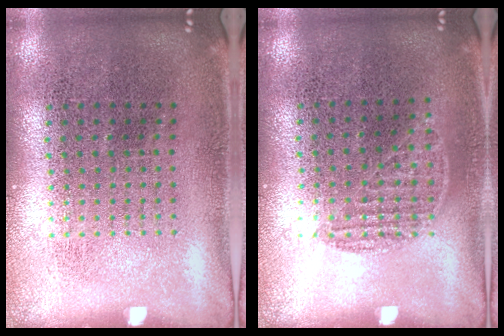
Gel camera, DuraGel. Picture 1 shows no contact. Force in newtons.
{"total": 0.8, "press": 0.7, "slide": 0.4}